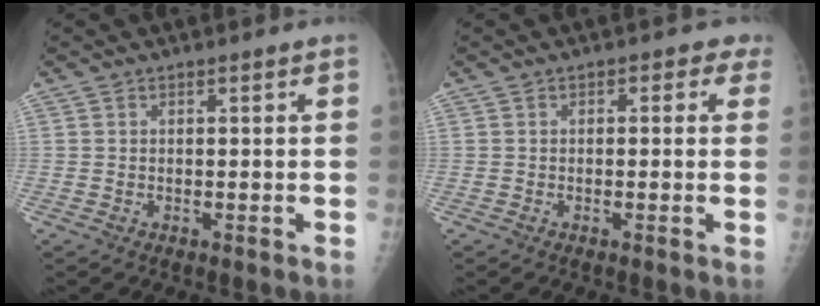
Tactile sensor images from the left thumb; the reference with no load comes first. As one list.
[{"total": 2.6, "force": [0.9, 1.7, 1.8], "torque": [0.006, 0.006, -0.001]}]